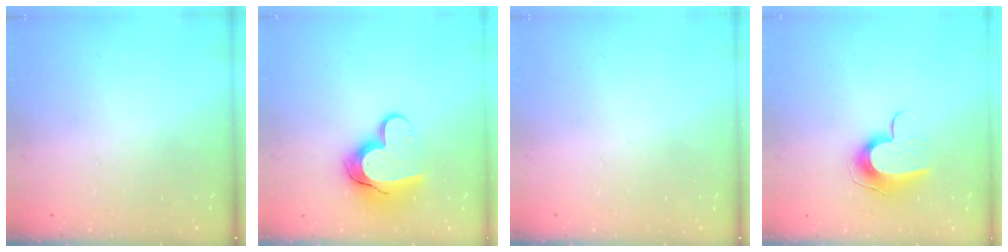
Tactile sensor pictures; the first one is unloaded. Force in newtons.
{"total": 12.4, "press": 12.3, "slide": 1.1}
{"total": 0.0}
{"total": 9.9, "press": 9.9, "slide": 0.3}